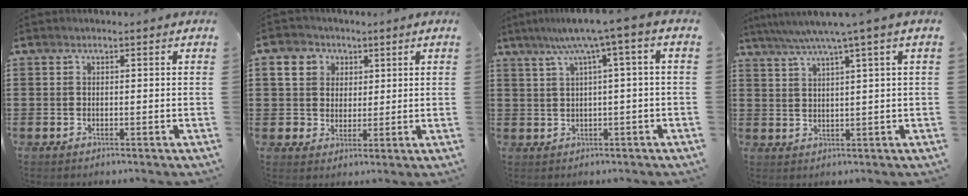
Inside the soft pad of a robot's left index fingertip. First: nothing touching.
{"total": 6.0, "force": [2.2, 5.5, 1.2], "torque": [-0.036, 0.012, 0.036]}
{"total": 6.6, "force": [2.3, -0.5, 6.2], "torque": [-0.123, -0.005, 0.033]}
{"total": 4.6, "force": [2.8, -0.9, 3.5], "torque": [-0.074, -0.010, 0.044]}